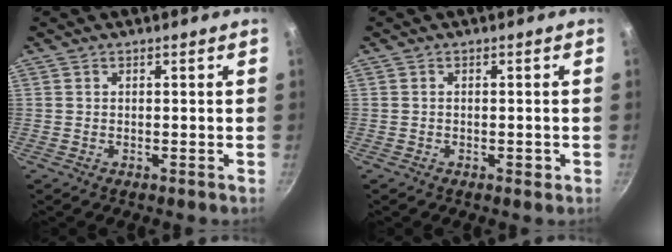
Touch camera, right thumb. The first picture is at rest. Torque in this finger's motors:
{"motor_torque": [-0.11, 0.01, -0.10, -0.07, 0.01]}